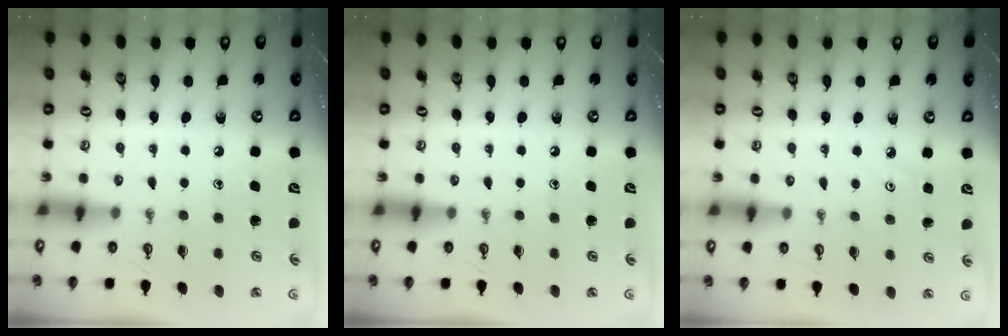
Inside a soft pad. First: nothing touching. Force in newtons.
{"total": 0.0}
{"total": 2.6, "press": 2.6, "slide": 0.5}